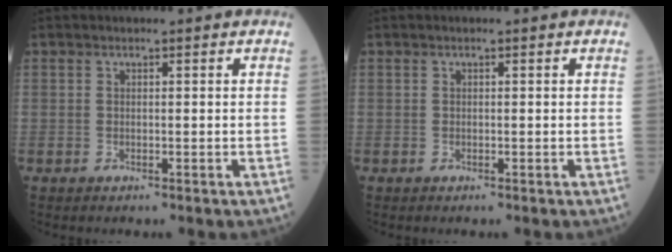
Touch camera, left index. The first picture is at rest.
{"total": 0.0}